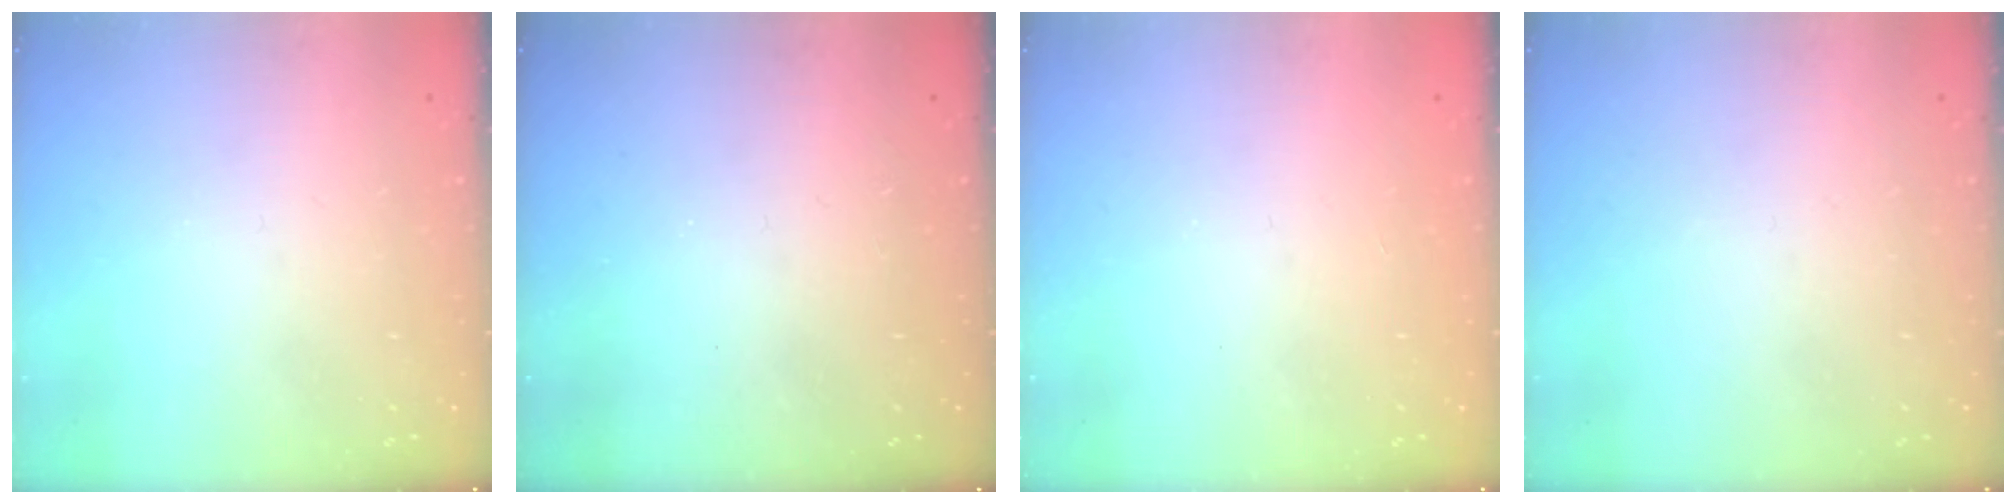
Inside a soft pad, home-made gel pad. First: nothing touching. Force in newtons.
{"total": 1.3, "press": 1.2, "slide": 0.2}
{"total": 1.1, "press": 1.0, "slide": 0.4}
{"total": 0.0}